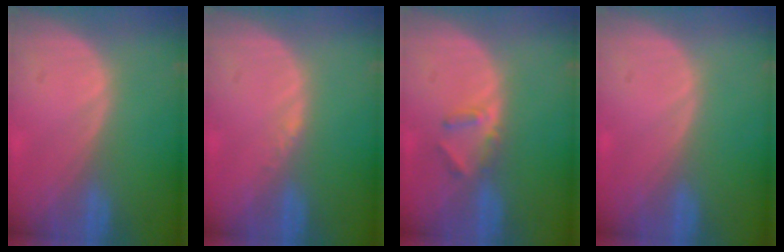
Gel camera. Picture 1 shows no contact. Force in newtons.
{"total": 0.8, "press": 0.6, "slide": 0.4}
{"total": 2.9, "press": 2.6, "slide": 1.1}
{"total": 0.0}